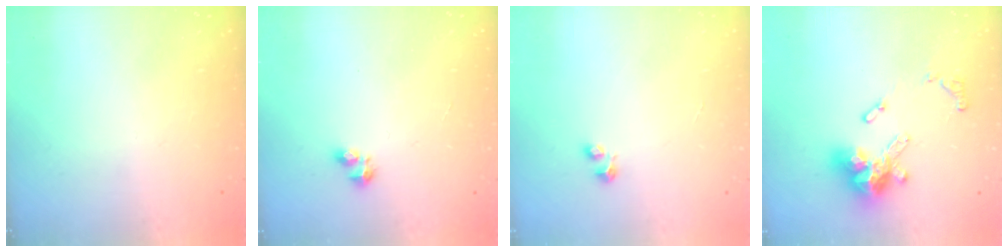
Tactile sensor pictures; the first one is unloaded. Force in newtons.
{"total": 2.7, "press": 2.7, "slide": 0.4}
{"total": 2.4, "press": 2.4, "slide": 0.4}
{"total": 15.2, "press": 15.1, "slide": 1.7}